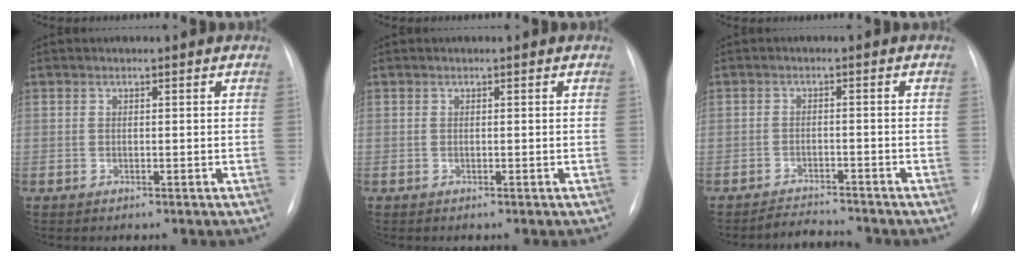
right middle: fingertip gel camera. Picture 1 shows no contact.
{"total": 0.0}
{"total": 3.3, "force": [-3.3, -0.3, -0.2], "torque": [-0.001, -0.012, -0.050]}